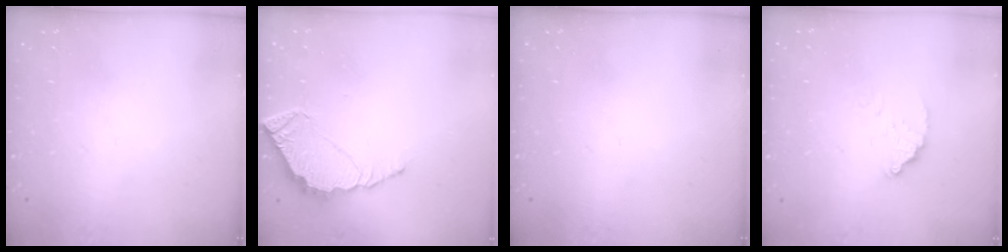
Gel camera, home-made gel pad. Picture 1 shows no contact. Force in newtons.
{"total": 6.1, "press": 6.1, "slide": 0.3}
{"total": 0.0}
{"total": 3.1, "press": 3.1, "slide": 0.0}